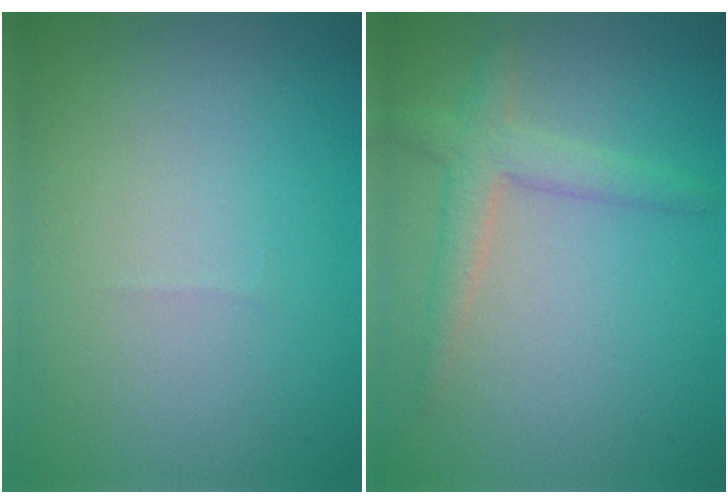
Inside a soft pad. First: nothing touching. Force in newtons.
{"total": 2.8, "press": 2.8, "slide": 0.2}